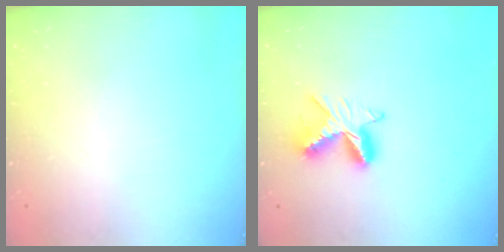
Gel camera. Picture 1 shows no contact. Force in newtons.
{"total": 9.4, "press": 9.4, "slide": 0.5}